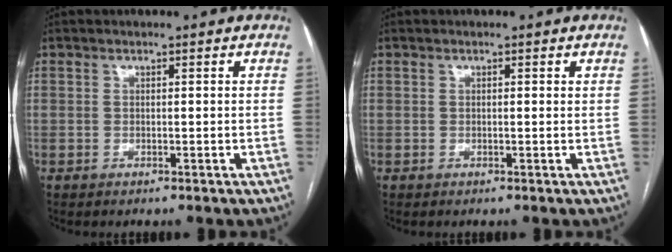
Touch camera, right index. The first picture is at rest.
{"total": 0.5, "force": [0.3, 0.1, 0.4], "torque": [-0.009, 0.000, 0.002]}